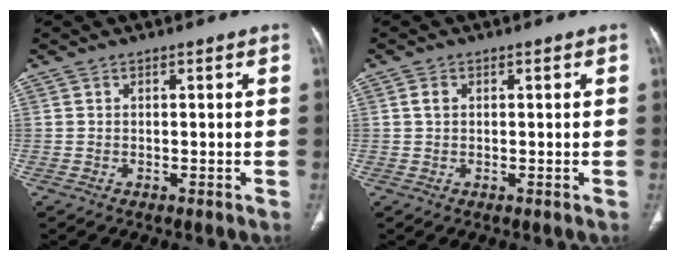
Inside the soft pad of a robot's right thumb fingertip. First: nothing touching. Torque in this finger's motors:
{"motor_torque": [0.07, 0.05, 0.32, -0.16, 0.04]}